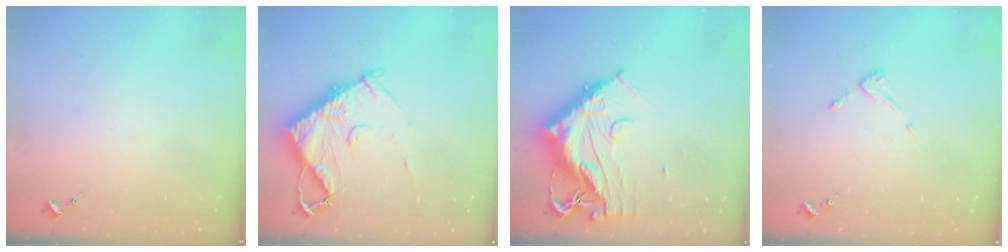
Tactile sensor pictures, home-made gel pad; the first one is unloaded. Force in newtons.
{"total": 10.9, "press": 10.8, "slide": 1.4}
{"total": 16.4, "press": 16.3, "slide": 1.5}
{"total": 3.6, "press": 3.6, "slide": 0.4}